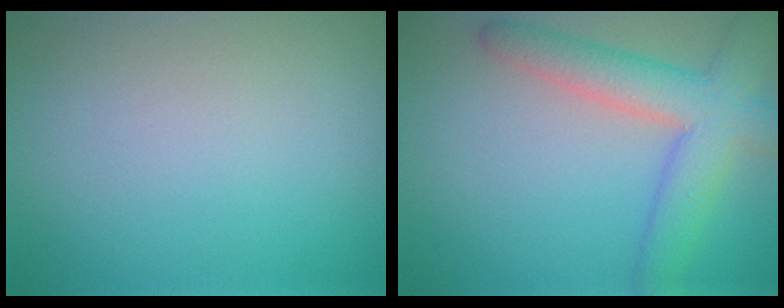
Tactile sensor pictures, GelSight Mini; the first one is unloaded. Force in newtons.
{"total": 6.3, "press": 6.3, "slide": 0.3}